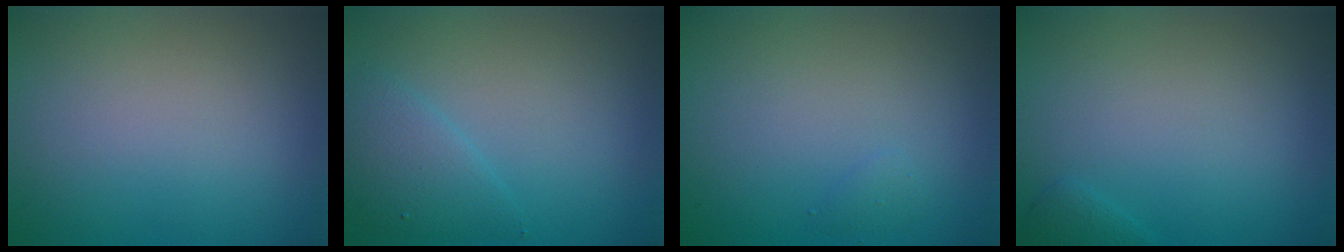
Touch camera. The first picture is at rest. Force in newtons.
{"total": 2.6, "press": 2.6, "slide": 0.1}
{"total": 0.5, "press": 0.5, "slide": 0.0}
{"total": 0.7, "press": 0.7, "slide": 0.1}